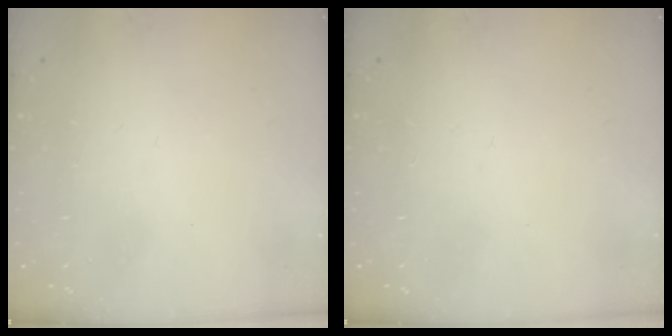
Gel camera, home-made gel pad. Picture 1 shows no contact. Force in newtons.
{"total": 0.0}